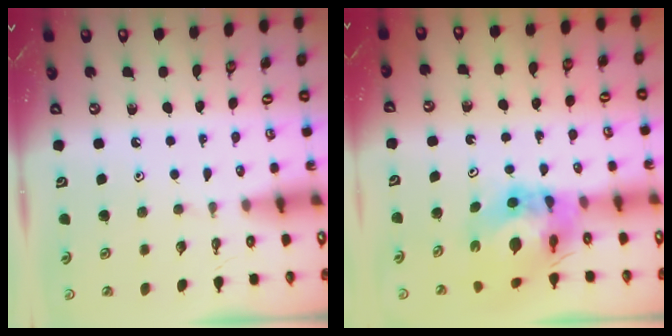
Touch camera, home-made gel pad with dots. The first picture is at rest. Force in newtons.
{"total": 8.9, "press": 8.8, "slide": 1.0}